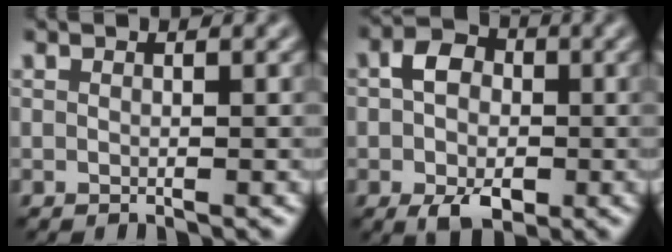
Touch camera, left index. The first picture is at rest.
{"total": 5.3, "force": [-1.0, 3.8, 3.6], "torque": [-0.066, -0.003, -0.021]}